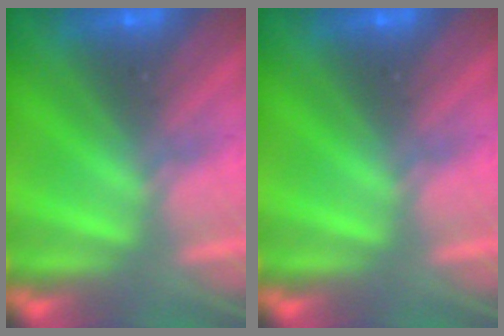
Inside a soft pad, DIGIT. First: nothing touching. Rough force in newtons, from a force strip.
{"total": 0.0}